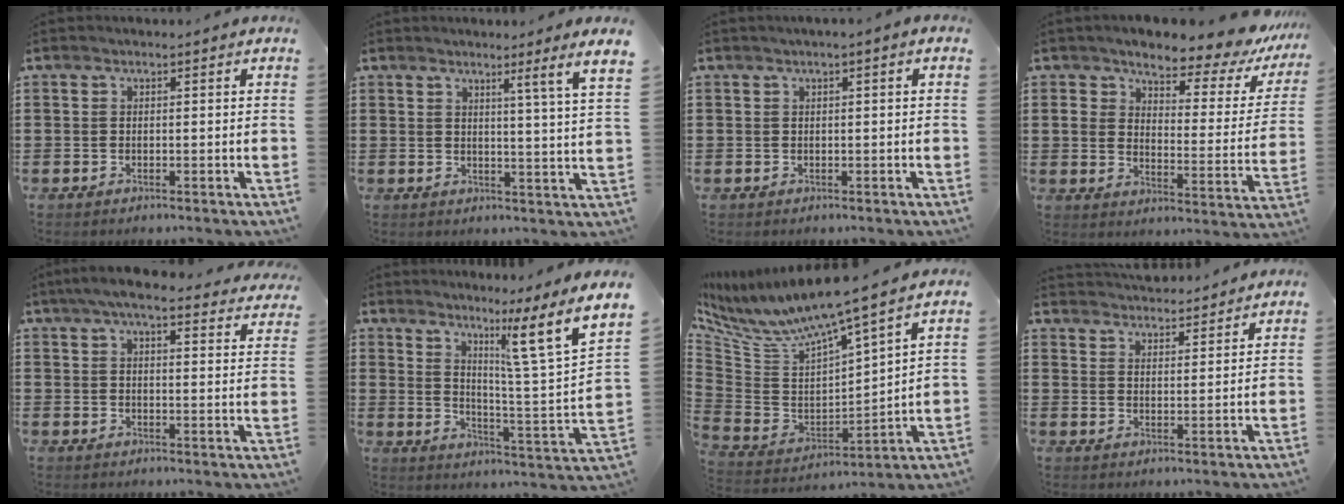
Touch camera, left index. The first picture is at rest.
{"total": 3.8, "force": [2.5, -2.1, 1.9], "torque": [-0.028, -0.036, 0.031]}
{"total": 0.6, "force": [-0.1, 0.2, 0.5], "torque": [-0.011, 0.000, -0.002]}
{"total": 7.0, "force": [5.9, 1.6, 3.4], "torque": [-0.089, -0.036, 0.097]}
{"total": 6.1, "force": [5.4, 0.9, 2.7], "torque": [-0.069, -0.013, 0.099]}
{"total": 10.1, "force": [6.2, -1.0, 7.9], "torque": [-0.131, -0.059, 0.082]}
{"total": 7.3, "force": [5.8, 0.0, 4.4], "torque": [-0.112, -0.053, 0.093]}
{"total": 3.9, "force": [3.9, 0.0, -0.2], "torque": [-0.010, -0.018, 0.071]}